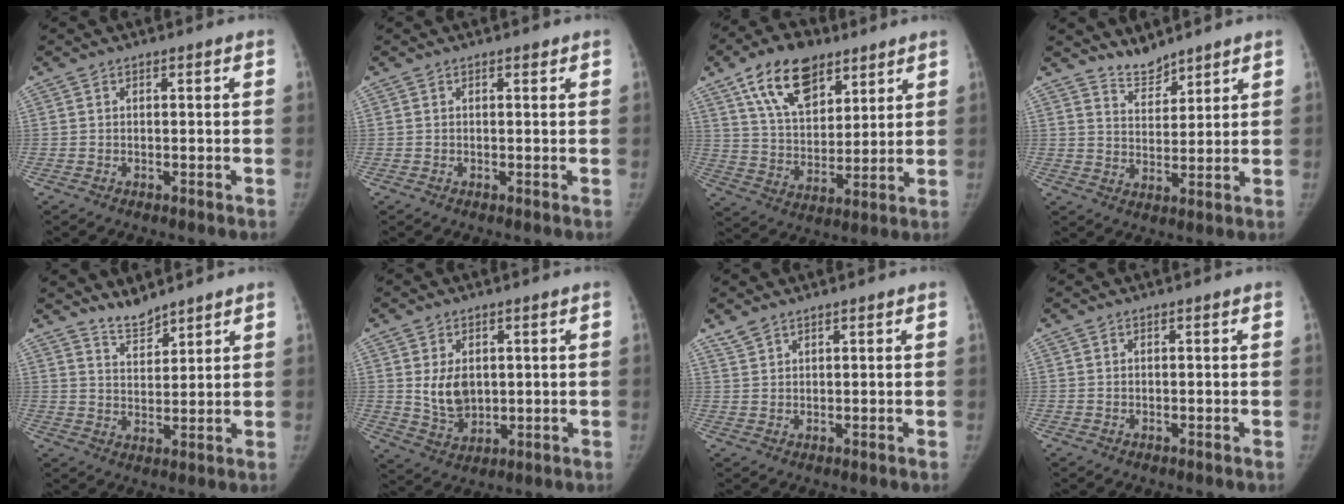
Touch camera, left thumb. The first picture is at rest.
{"total": 0.6, "force": [0.4, 0.3, 0.3], "torque": [-0.005, -0.003, 0.004]}
{"total": 15.9, "force": [9.3, 8.9, 9.3], "torque": [-0.122, -0.035, 0.168]}
{"total": 4.9, "force": [4.6, 1.5, 0.6], "torque": [0.006, -0.040, 0.090]}
{"total": 4.7, "force": [4.4, 1.2, 1.0], "torque": [-0.005, -0.038, 0.086]}
{"total": 7.1, "force": [1.2, 5.1, 4.8], "torque": [-0.060, -0.017, 0.037]}
{"total": 2.3, "force": [2.0, 0.9, 0.7], "torque": [-0.010, -0.001, 0.042]}
{"total": 0.0}